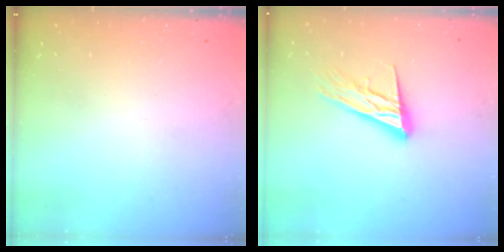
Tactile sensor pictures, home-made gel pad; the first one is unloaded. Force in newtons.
{"total": 15.6, "press": 15.1, "slide": 3.7}